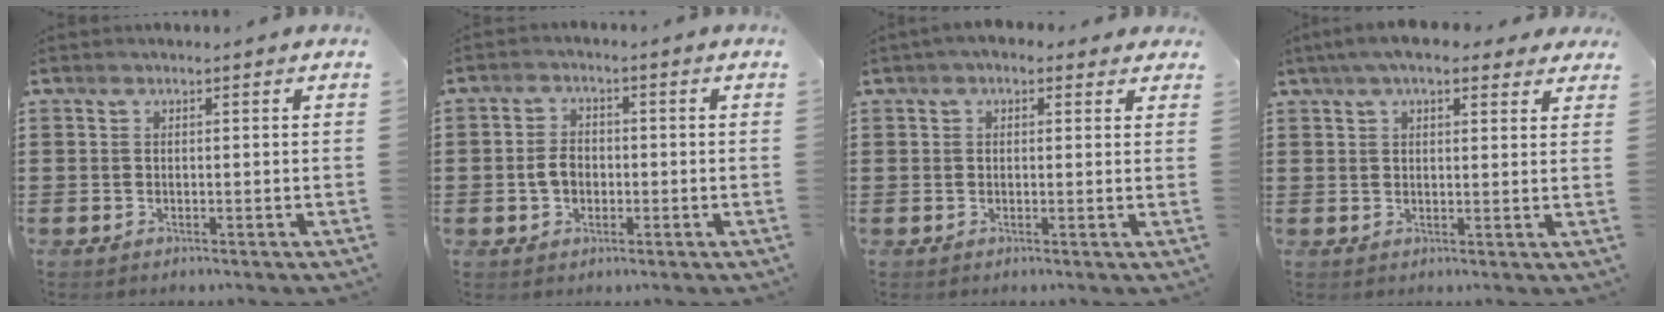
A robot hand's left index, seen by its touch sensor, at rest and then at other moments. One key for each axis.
{"total": 3.4, "fx": -0.7, "fy": 2.5, "fz": 2.2, "tx": -0.054, "ty": 0.003, "tz": -0.018}
{"total": 2.0, "fx": 1.1, "fy": 1.2, "fz": 1.1, "tx": -0.026, "ty": 0.010, "tz": 0.018}
{"total": 5.9, "fx": 4.5, "fy": 1.5, "fz": 3.5, "tx": -0.080, "ty": 0.003, "tz": 0.082}